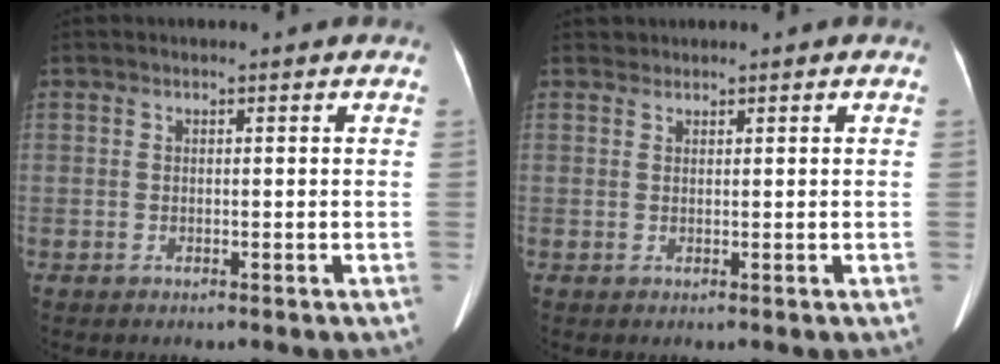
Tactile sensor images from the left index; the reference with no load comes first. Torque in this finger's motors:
{"motor_torque": [-0.11, -0.21, -0.02, -0.01]}